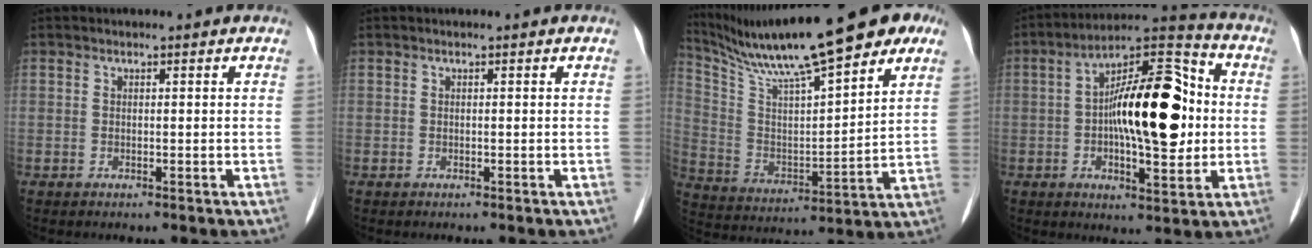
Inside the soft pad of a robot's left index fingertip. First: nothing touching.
{"total": 0.0}
{"total": 23.5, "force": [18.5, 3.0, 14.2], "torque": [-0.246, 0.026, 0.298]}
{"total": 17.1, "force": [0.4, 5.6, 16.1], "torque": [-0.262, 0.033, 0.004]}